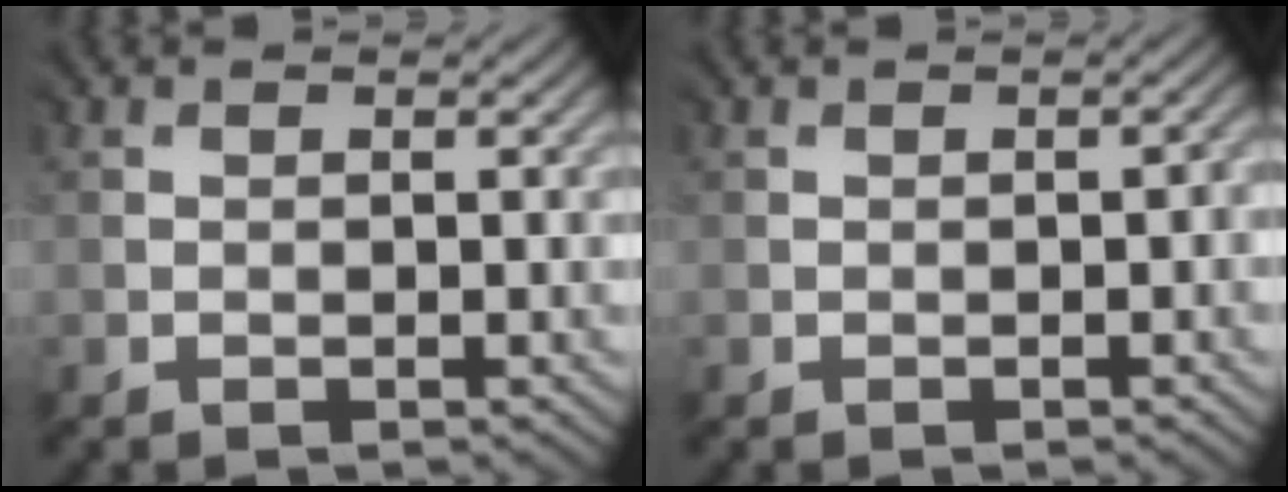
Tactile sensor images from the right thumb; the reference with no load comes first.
{"total": 0.6, "force": [-0.3, 0.2, 0.5], "torque": [-0.002, 0.000, -0.002]}